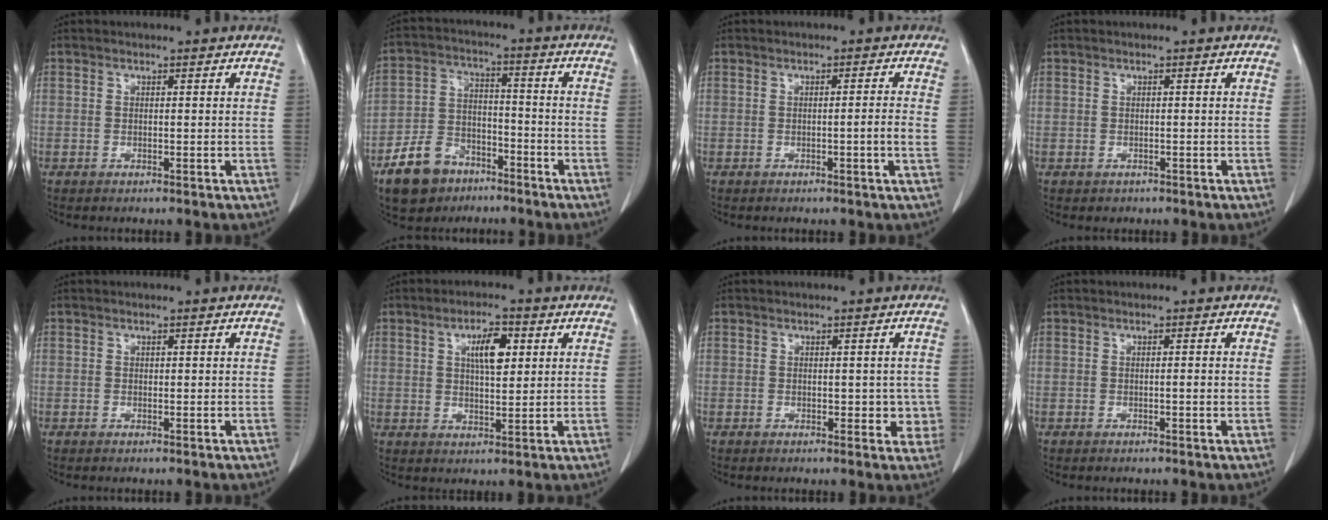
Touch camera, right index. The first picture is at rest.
{"total": 10.0, "force": [-6.4, 6.4, 4.2], "torque": [-0.095, 0.009, -0.110]}
{"total": 2.1, "force": [-0.5, -0.6, 1.9], "torque": [-0.029, -0.002, -0.009]}
{"total": 0.9, "force": [-0.5, 0.8, 0.0], "torque": [-0.007, 0.003, -0.005]}
{"total": 0.0}
{"total": 6.1, "force": [2.1, 2.0, 5.3], "torque": [-0.092, 0.004, 0.036]}
{"total": 3.7, "force": [-0.3, 2.4, 2.8], "torque": [-0.018, 0.009, 0.002]}
{"total": 0.8, "force": [-0.1, 0.0, 0.8], "torque": [-0.012, 0.000, -0.001]}